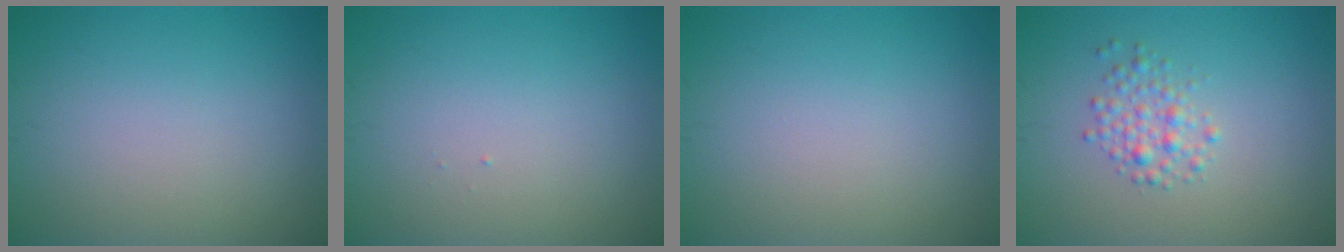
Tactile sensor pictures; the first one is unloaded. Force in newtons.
{"total": 0.0}
{"total": 0.0}
{"total": 2.0, "press": 2.0, "slide": 0.1}